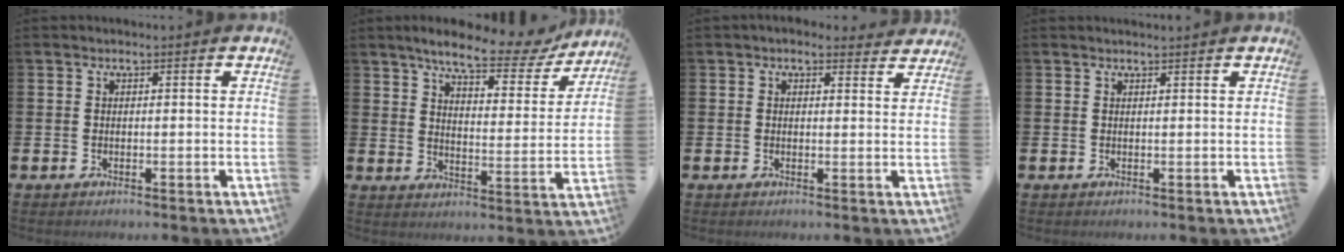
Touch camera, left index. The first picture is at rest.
{"total": 8.4, "force": [7.3, 2.0, 3.8], "torque": [-0.080, -0.043, 0.119]}
{"total": 2.1, "force": [1.9, 0.8, 0.4], "torque": [0.000, -0.005, 0.031]}
{"total": 0.5, "force": [0.5, -0.1, 0.0], "torque": [0.001, -0.001, 0.010]}